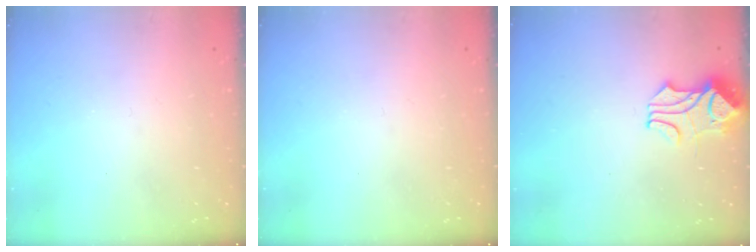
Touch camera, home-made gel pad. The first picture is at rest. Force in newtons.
{"total": 0.0}
{"total": 1.7, "press": 1.3, "slide": 1.1}